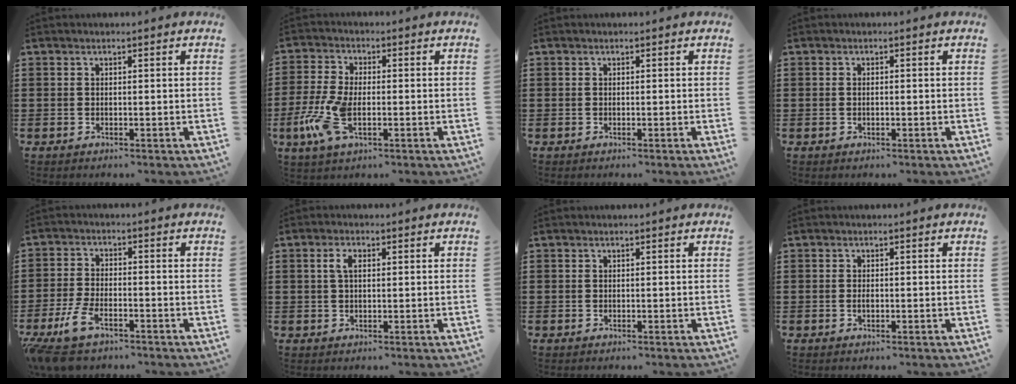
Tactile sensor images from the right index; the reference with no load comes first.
{"total": 8.4, "force": [-2.3, 3.9, 7.1], "torque": [-0.172, -0.014, -0.046]}
{"total": 0.0}
{"total": 0.7, "force": [-0.1, 0.3, 0.7], "torque": [-0.013, 0.000, -0.002]}
{"total": 6.5, "force": [-4.1, 2.3, 4.5], "torque": [-0.120, -0.009, -0.084]}
{"total": 2.6, "force": [0.6, 1.2, 2.2], "torque": [-0.047, 0.009, 0.009]}
{"total": 0.0}
{"total": 0.8, "force": [-0.1, 0.4, 0.7], "torque": [-0.014, -0.001, -0.002]}